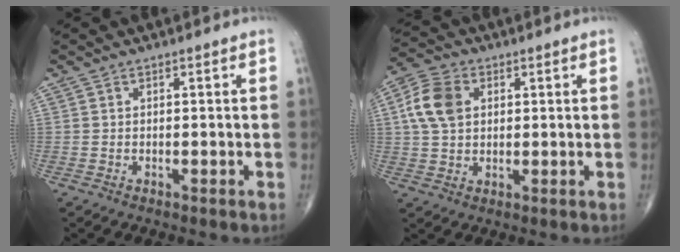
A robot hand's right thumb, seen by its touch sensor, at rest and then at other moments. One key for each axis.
{"total": 8.8, "fx": 2.0, "fy": 6.2, "fz": 5.9, "tx": -0.115, "ty": 0.010, "tz": 0.034}